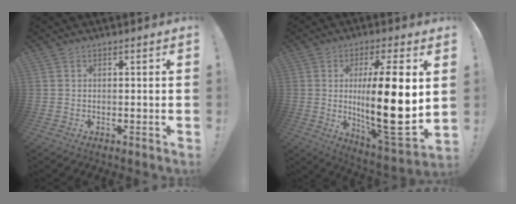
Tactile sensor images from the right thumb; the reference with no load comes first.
{"total": 20.6, "force": [1.5, 4.9, 20.0], "torque": [-0.335, -0.024, 0.021]}